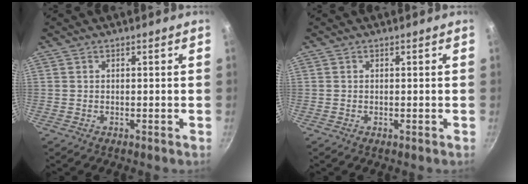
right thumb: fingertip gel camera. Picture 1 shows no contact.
{"total": 0.0}